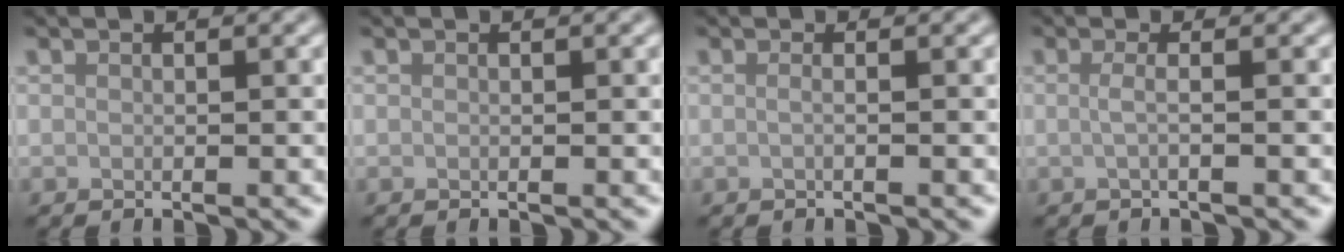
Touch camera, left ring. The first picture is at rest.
{"total": 0.0}
{"total": 1.0, "force": [0.0, 0.5, 0.9], "torque": [-0.012, -0.009, -0.011]}
{"total": 1.6, "force": [-0.1, 0.6, 1.5], "torque": [-0.021, -0.002, -0.009]}